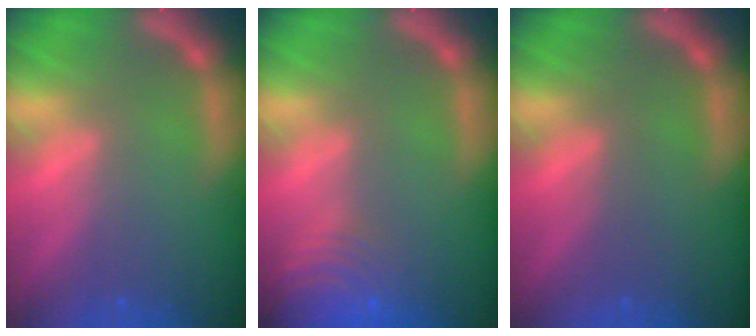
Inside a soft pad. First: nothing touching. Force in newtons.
{"total": 10.0}
{"total": 0.0}